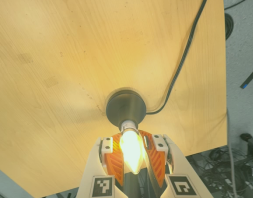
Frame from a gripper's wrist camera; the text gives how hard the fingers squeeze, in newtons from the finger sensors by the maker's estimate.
{"total": 23.9, "left": 23.4, "right": 24.4}